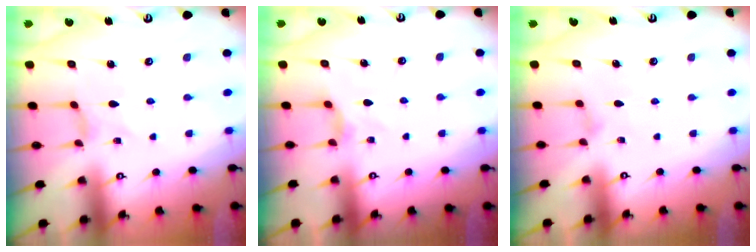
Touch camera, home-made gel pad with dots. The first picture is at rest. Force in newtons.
{"total": 3.0, "press": 3.0, "slide": 0.3}
{"total": 1.6, "press": 1.6, "slide": 0.4}